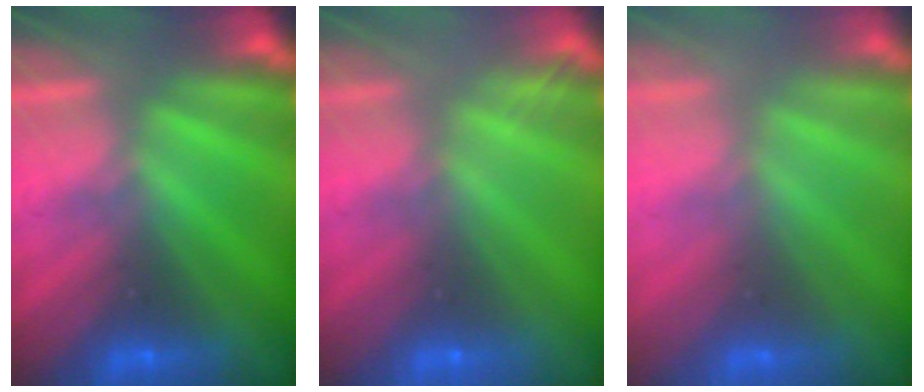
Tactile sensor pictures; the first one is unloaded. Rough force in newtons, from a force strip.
{"total": 2.1}
{"total": 2.4}